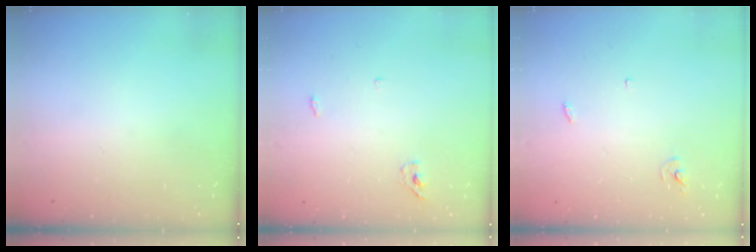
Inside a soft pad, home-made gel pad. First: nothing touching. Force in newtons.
{"total": 3.3, "press": 3.3, "slide": 0.7}
{"total": 2.4, "press": 2.4, "slide": 0.1}